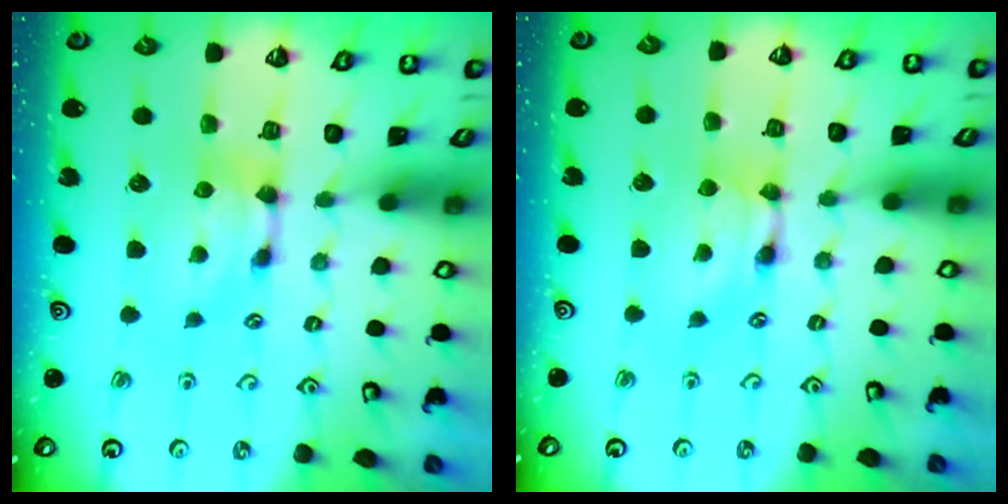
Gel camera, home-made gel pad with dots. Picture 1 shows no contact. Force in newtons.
{"total": 1.5, "press": 1.5, "slide": 0.2}